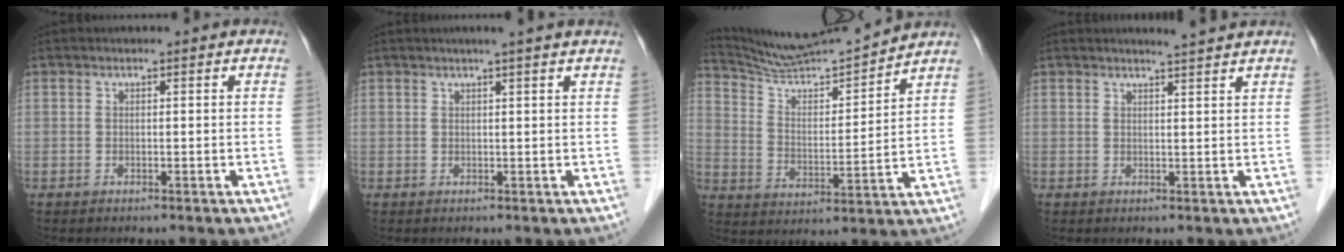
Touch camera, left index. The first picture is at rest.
{"total": 3.2, "force": [2.5, -0.7, 1.8], "torque": [-0.022, 0.011, 0.031]}
{"total": 12.5, "force": [12.2, -1.2, 2.1], "torque": [-0.052, -0.001, 0.219]}
{"total": 2.7, "force": [2.4, -0.9, 0.8], "torque": [-0.013, -0.006, 0.032]}